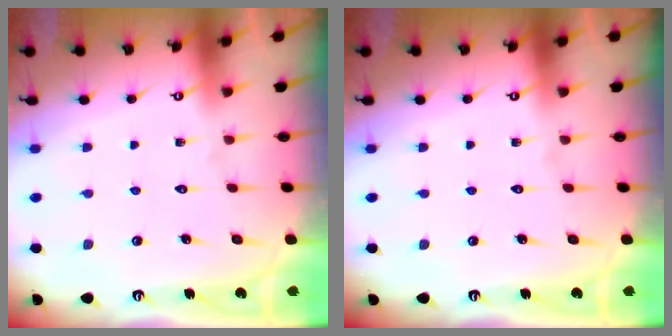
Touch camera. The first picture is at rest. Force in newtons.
{"total": 0.0}